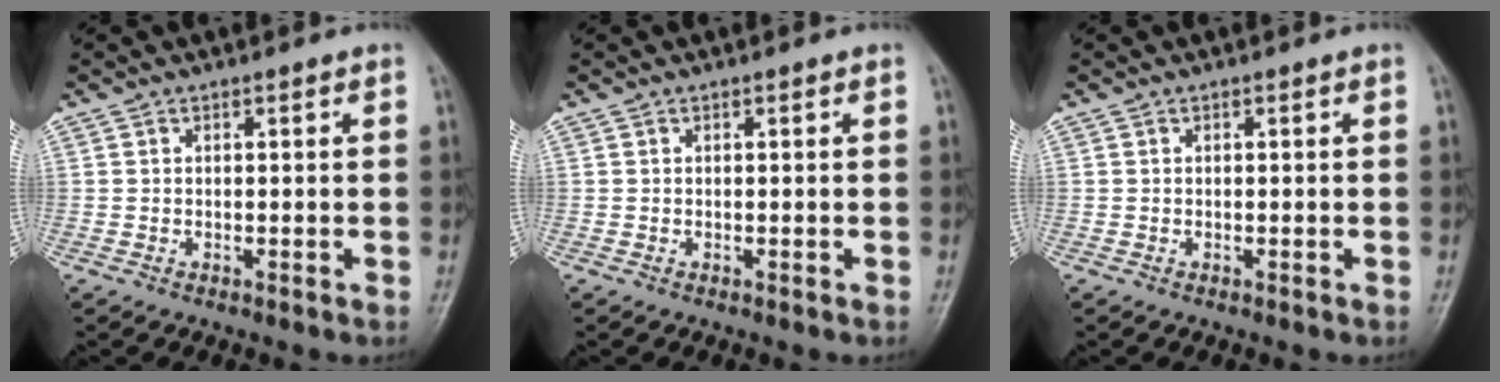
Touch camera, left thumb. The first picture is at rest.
{"total": 0.0}
{"total": 0.0}